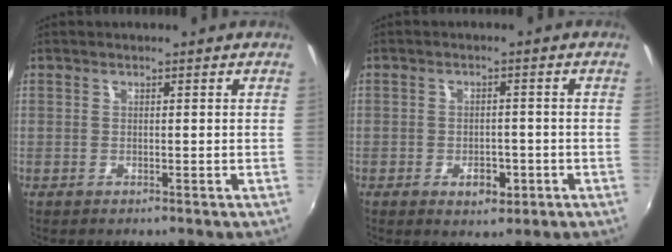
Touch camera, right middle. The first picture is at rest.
{"total": 4.2, "force": [-1.9, 2.6, 2.7], "torque": [-0.052, -0.003, -0.022]}